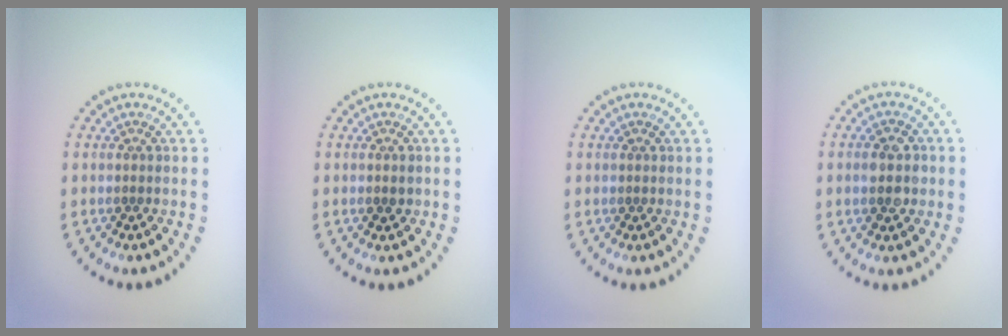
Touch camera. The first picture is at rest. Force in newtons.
{"total": 0.9, "press": 0.8, "slide": 0.1}
{"total": 0.0}
{"total": 2.8, "press": 2.8, "slide": 0.1}